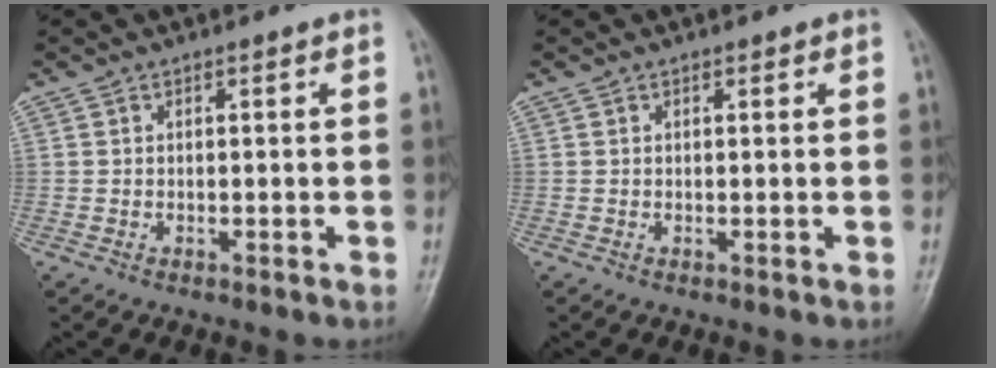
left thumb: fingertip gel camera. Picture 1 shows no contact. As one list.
[{"total": 0.6, "force": [0.4, 0.4, 0.2], "torque": [0.001, -0.002, 0.002]}]